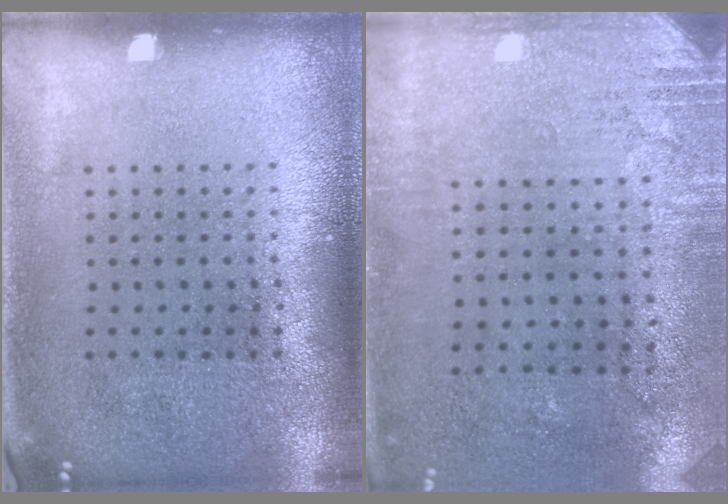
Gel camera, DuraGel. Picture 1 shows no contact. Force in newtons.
{"total": 2.8, "press": 2.3, "slide": 1.6}